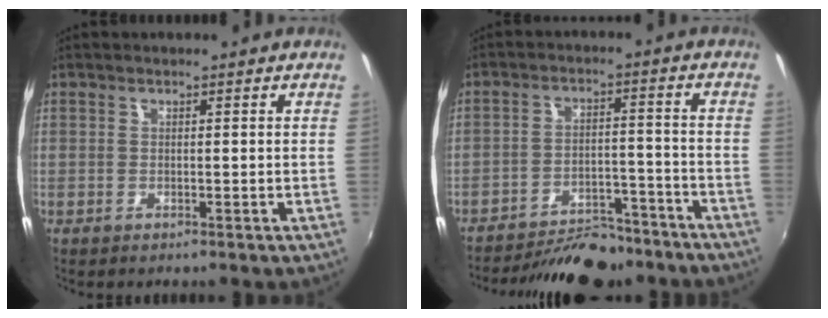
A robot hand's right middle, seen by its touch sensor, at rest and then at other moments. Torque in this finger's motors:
{"motor_torque": [1.07, -1.07, 0.22, 0.08]}